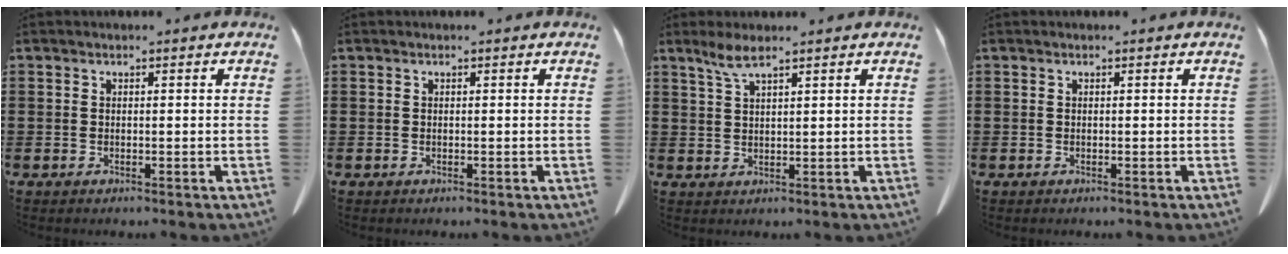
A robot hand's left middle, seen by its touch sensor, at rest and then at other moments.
{"total": 0.0}
{"total": 3.4, "force": [2.3, 0.4, 2.4], "torque": [-0.054, 0.001, 0.042]}
{"total": 0.0}